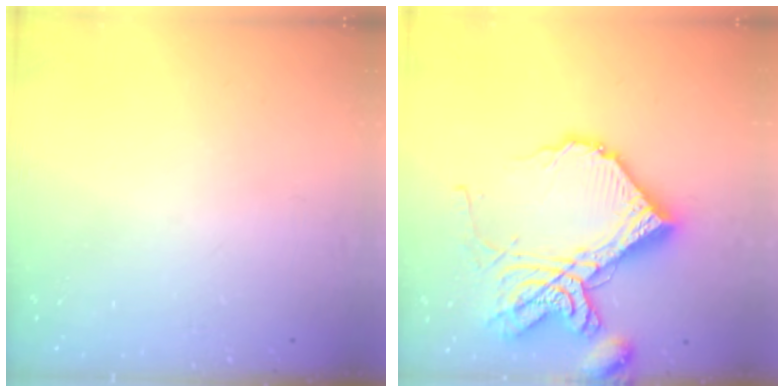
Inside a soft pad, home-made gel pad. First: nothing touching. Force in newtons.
{"total": 24.1, "press": 23.9, "slide": 2.8}